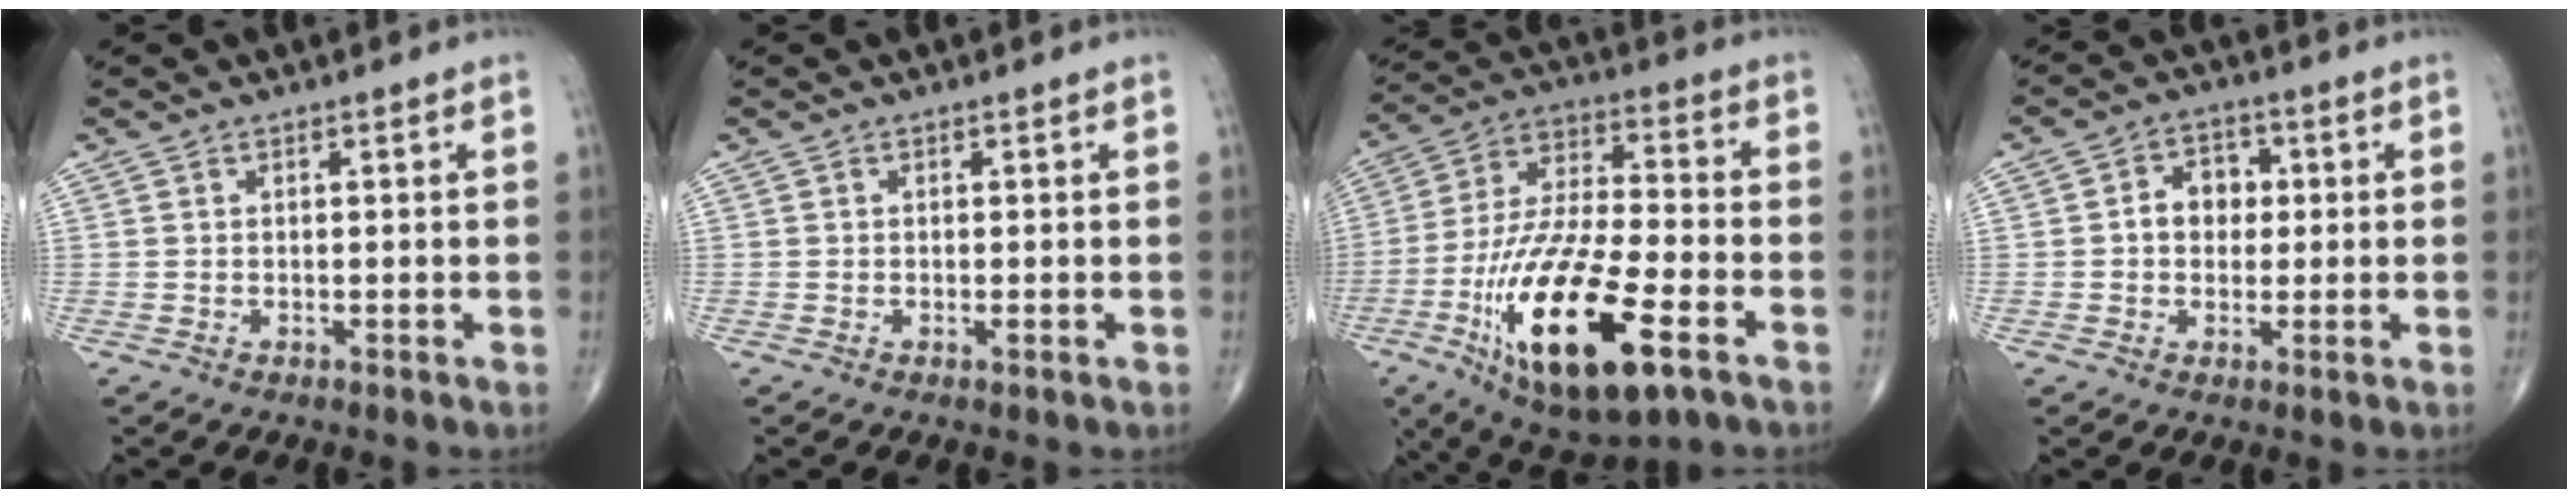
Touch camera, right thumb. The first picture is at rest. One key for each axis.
{"total": 0.5, "fx": -0.1, "fy": 0.1, "fz": 0.5, "tx": -0.010, "ty": -0.002, "tz": -0.003}
{"total": 24.4, "fx": -9.8, "fy": 8.5, "fz": 20.7, "tx": -0.422, "ty": 0.018, "tz": -0.166}
{"total": 6.0, "fx": 0.4, "fy": 4.8, "fz": 3.6, "tx": -0.029, "ty": 0.015, "tz": 0.000}